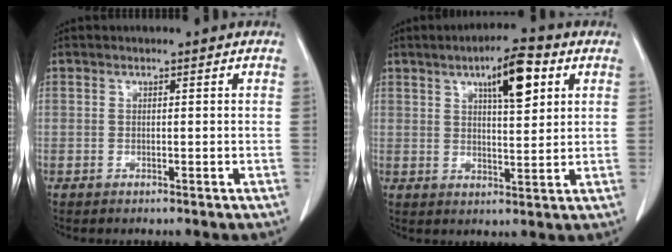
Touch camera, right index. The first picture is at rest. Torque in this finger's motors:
{"motor_torque": [0.30, 0.28, 0.19, 0.11]}